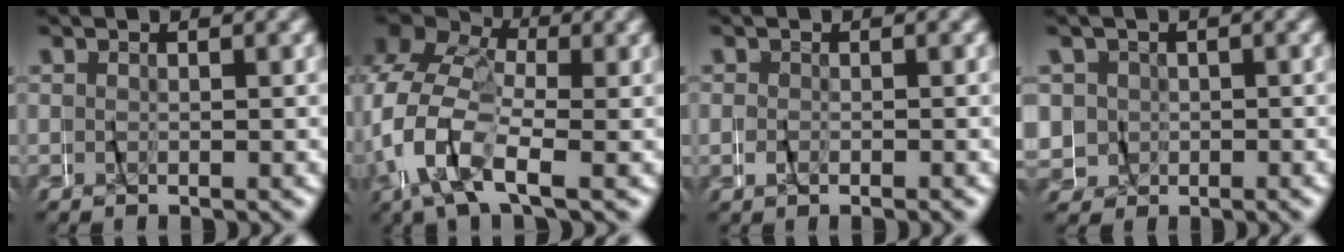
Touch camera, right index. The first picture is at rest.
{"total": 10.5, "force": [0.4, 8.1, 6.7], "torque": [-0.148, 0.005, -0.014]}
{"total": 0.7, "force": [-0.6, -0.3, 0.0], "torque": [-0.002, 0.000, -0.012]}
{"total": 5.3, "force": [0.4, 5.2, 1.0], "torque": [-0.036, -0.003, 0.002]}